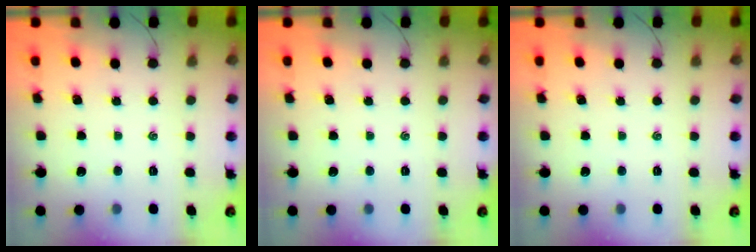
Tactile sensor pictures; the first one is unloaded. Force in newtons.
{"total": 0.0}
{"total": 0.0}